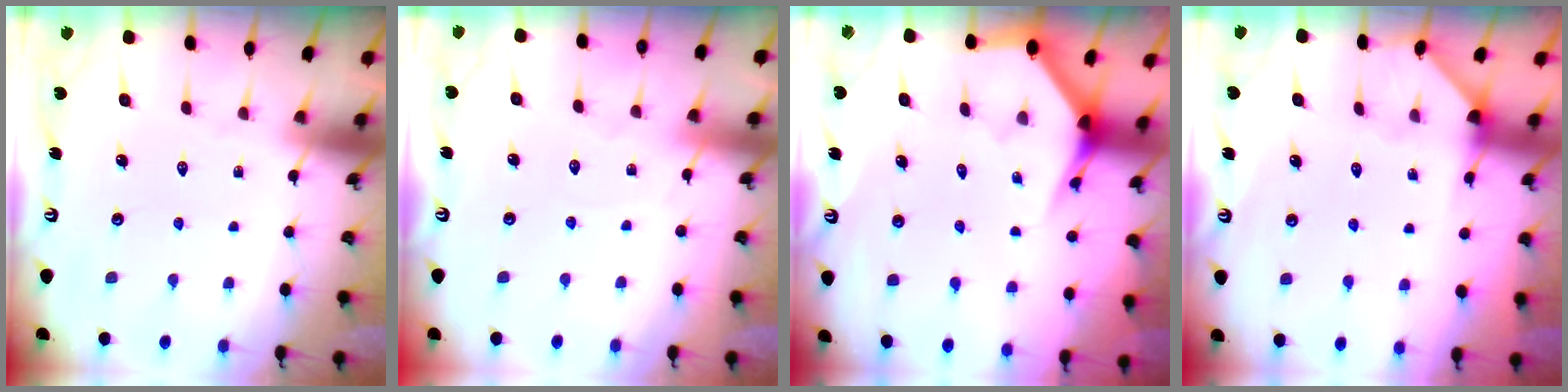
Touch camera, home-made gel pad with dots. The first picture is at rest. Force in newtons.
{"total": 2.9, "press": 2.9, "slide": 0.4}
{"total": 3.9, "press": 3.9, "slide": 0.3}
{"total": 2.8, "press": 2.8, "slide": 0.2}